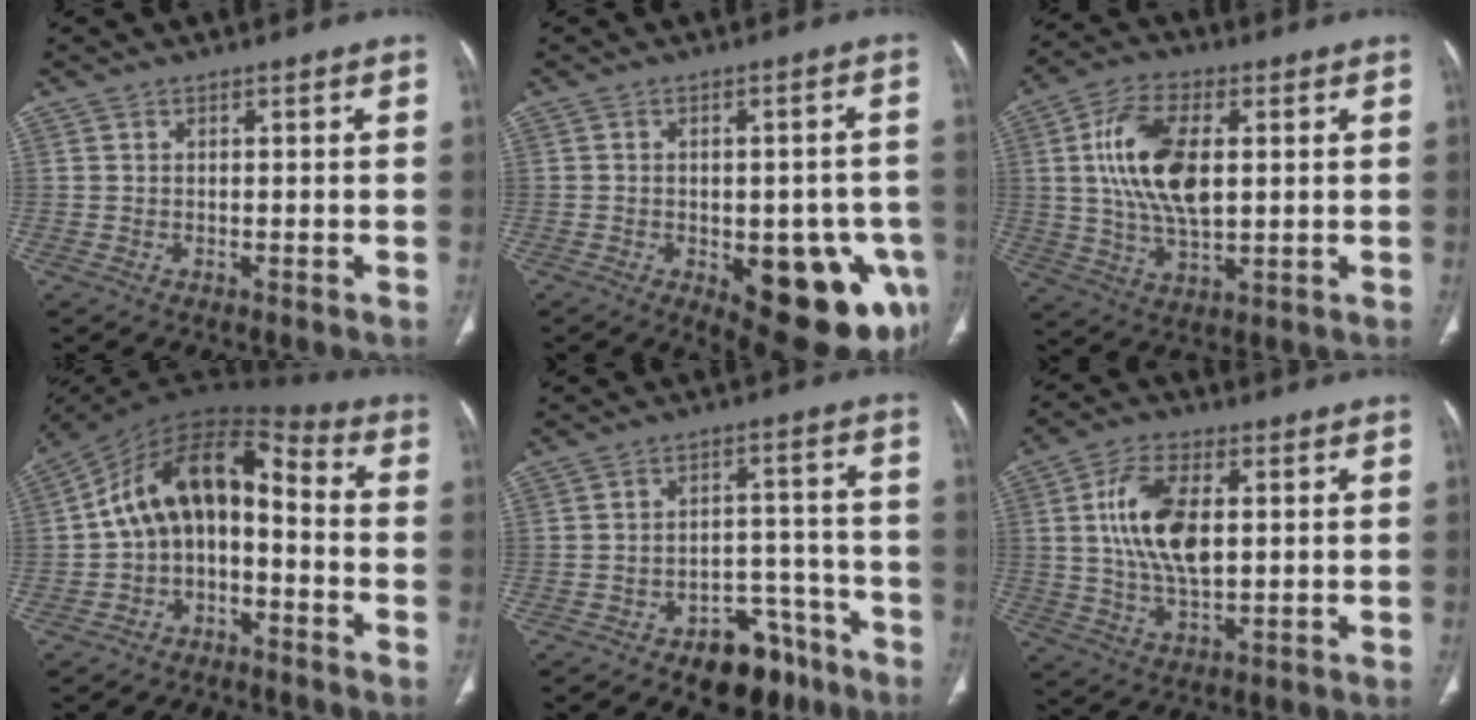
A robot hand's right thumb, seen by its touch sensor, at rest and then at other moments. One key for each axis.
{"total": 18.8, "fx": -6.8, "fy": 8.5, "fz": 15.3, "tx": -0.130, "ty": 0.013, "tz": -0.065}
{"total": 14.9, "fx": 2.4, "fy": 7.7, "fz": 12.5, "tx": -0.238, "ty": -0.001, "tz": 0.047}
{"total": 13.8, "fx": -2.3, "fy": 8.5, "fz": 10.6, "tx": -0.160, "ty": 0.085, "tz": -0.048}
{"total": 11.6, "fx": -7.8, "fy": 6.5, "fz": 5.5, "tx": -0.037, "ty": 0.074, "tz": -0.109}
{"total": 12.9, "fx": 2.0, "fy": 6.6, "fz": 10.9, "tx": -0.204, "ty": -0.001, "tz": 0.039}